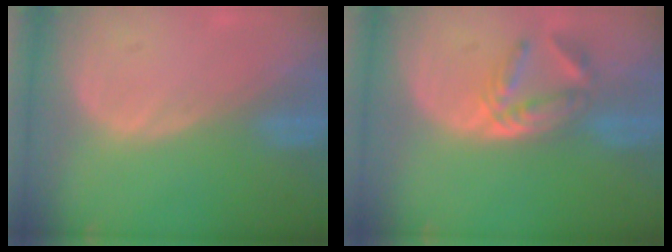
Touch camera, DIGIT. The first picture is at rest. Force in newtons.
{"total": 5.8, "press": 5.0, "slide": 2.9}